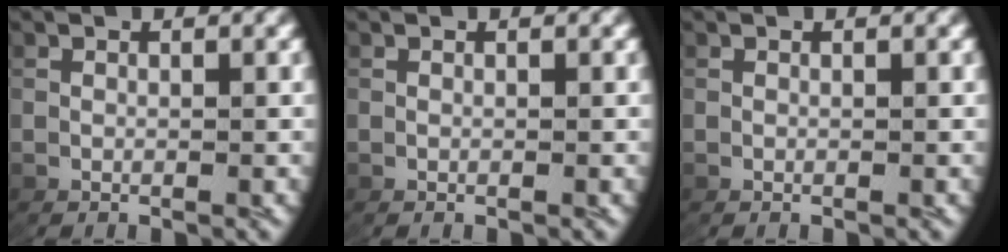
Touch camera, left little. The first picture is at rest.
{"total": 0.0}
{"total": 0.0}